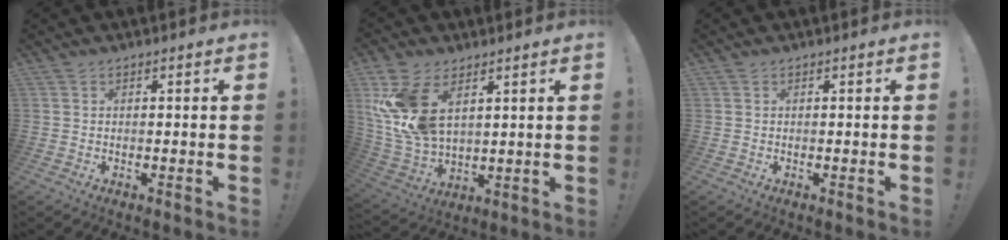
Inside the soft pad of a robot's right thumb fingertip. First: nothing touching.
{"total": 15.4, "force": [5.9, 9.7, 10.3], "torque": [-0.204, -0.037, 0.115]}
{"total": 0.0}